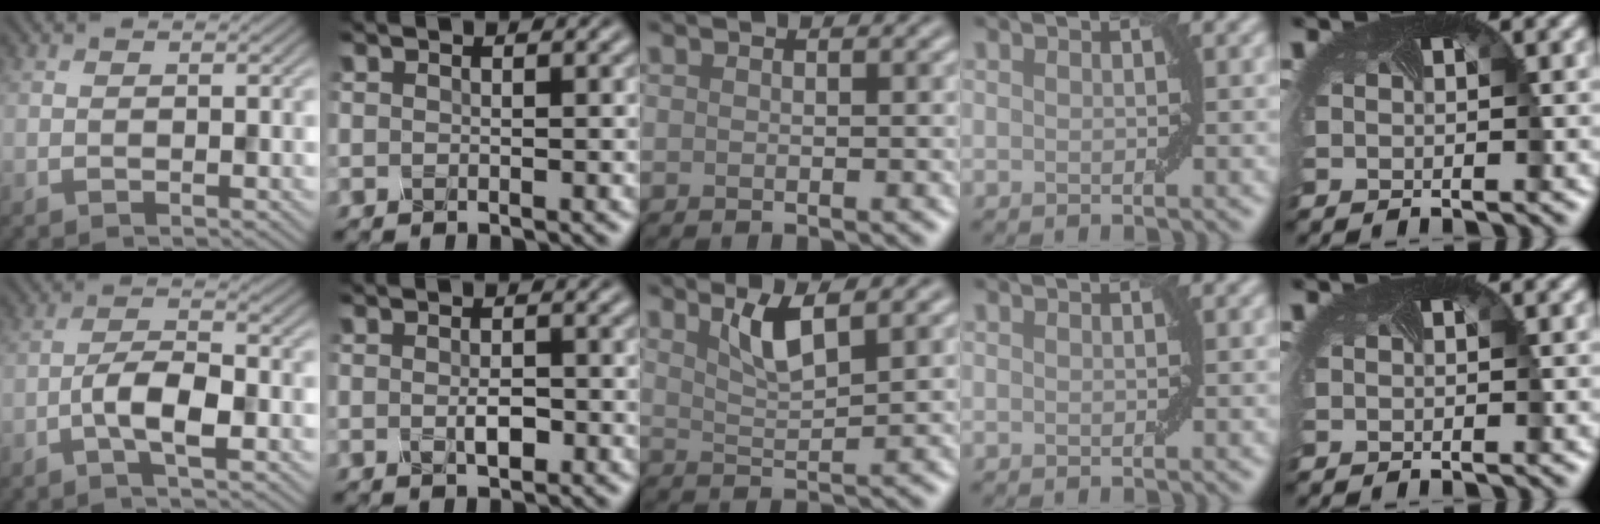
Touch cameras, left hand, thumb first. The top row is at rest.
{"thumb": {"total": 5.1, "force": [-2.1, 1.6, 4.4], "torque": [-0.087, 0.009, -0.048]}, "index": {"total": 1.7, "force": [-0.3, 0.8, 1.5], "torque": [-0.028, -0.002, -0.005]}, "middle": {"total": 3.2, "force": [2.0, 0.7, 2.4], "torque": [-0.043, -0.004, 0.040]}}